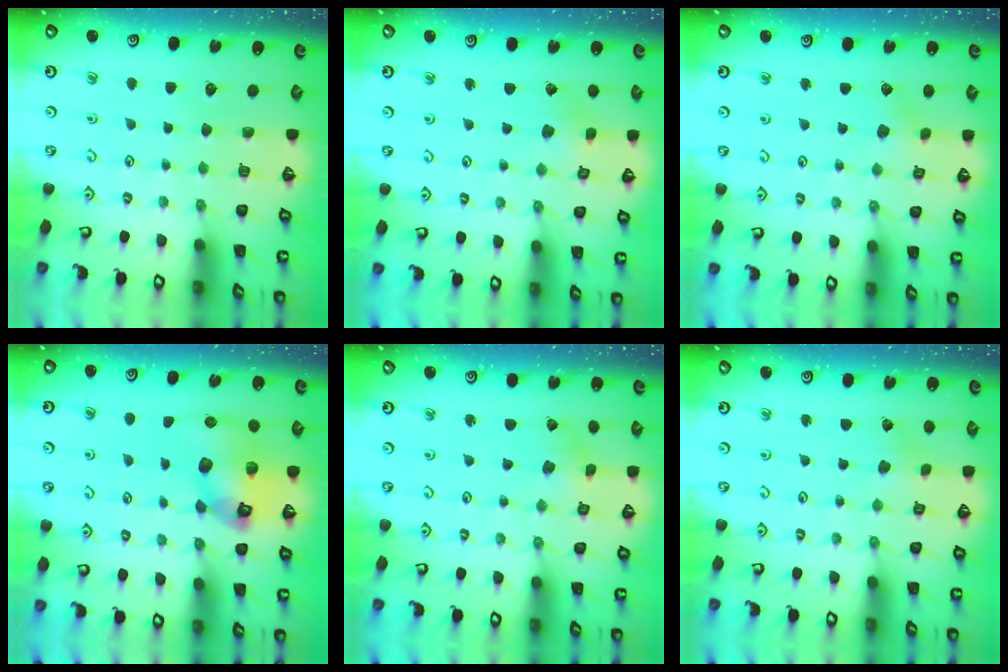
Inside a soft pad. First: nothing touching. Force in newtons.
{"total": 2.2, "press": 2.2, "slide": 0.3}
{"total": 2.4, "press": 2.2, "slide": 0.9}
{"total": 12.7, "press": 12.6, "slide": 1.7}
{"total": 0.0}
{"total": 0.5, "press": 0.5, "slide": 0.0}